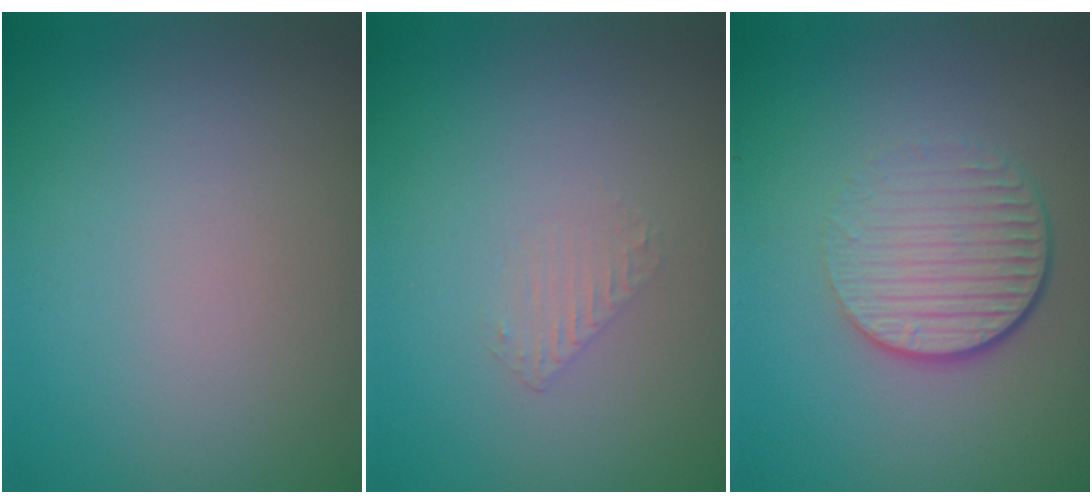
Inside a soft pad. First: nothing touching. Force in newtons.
{"total": 0.6, "press": 0.4, "slide": 0.5}
{"total": 4.7, "press": 2.8, "slide": 3.7}